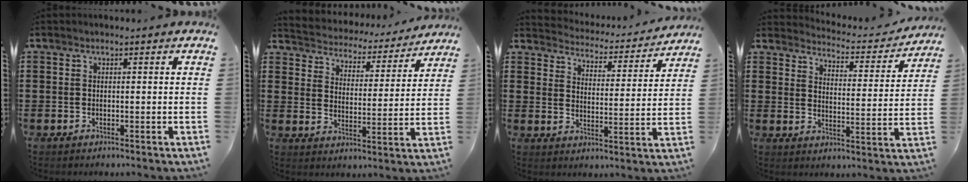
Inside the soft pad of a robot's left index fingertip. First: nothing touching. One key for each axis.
{"total": 3.6, "fx": 3.6, "fy": 0.3, "fz": -0.4, "tx": -0.018, "ty": -0.035, "tz": 0.054}
{"total": 3.8, "fx": 3.7, "fy": 0.0, "fz": -0.3, "tx": -0.021, "ty": -0.036, "tz": 0.059}
{"total": 3.6, "fx": 3.6, "fy": 0.2, "fz": 0.3, "tx": -0.024, "ty": -0.034, "tz": 0.055}